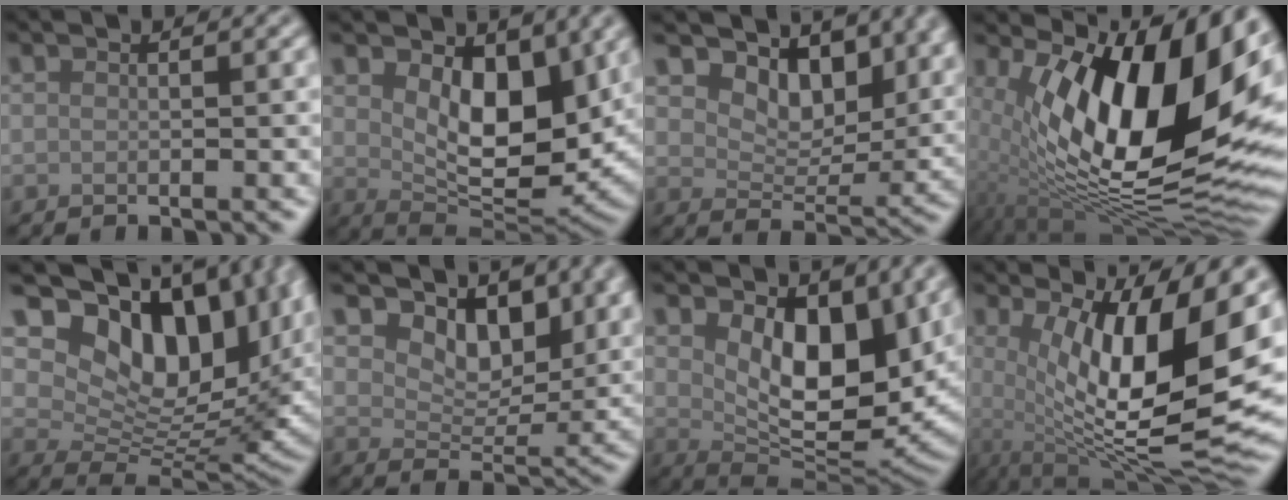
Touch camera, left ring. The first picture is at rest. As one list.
[{"total": 7.6, "force": [2.2, 4.1, 6.0], "torque": [-0.102, -0.019, 0.037]}, {"total": 8.8, "force": [5.7, 5.0, 4.5], "torque": [-0.070, -0.011, 0.086]}, {"total": 16.9, "force": [3.8, 7.8, 14.5], "torque": [-0.234, 0.000, 0.060]}, {"total": 14.7, "force": [5.4, 8.3, 10.9], "torque": [-0.162, -0.001, 0.107]}, {"total": 8.3, "force": [5.5, 4.5, 4.2], "torque": [-0.064, -0.012, 0.082]}, {"total": 8.9, "force": [2.8, 4.8, 6.9], "torque": [-0.117, -0.021, 0.042]}, {"total": 14.6, "force": [2.4, 4.5, 13.6], "torque": [-0.218, -0.015, 0.051]}]